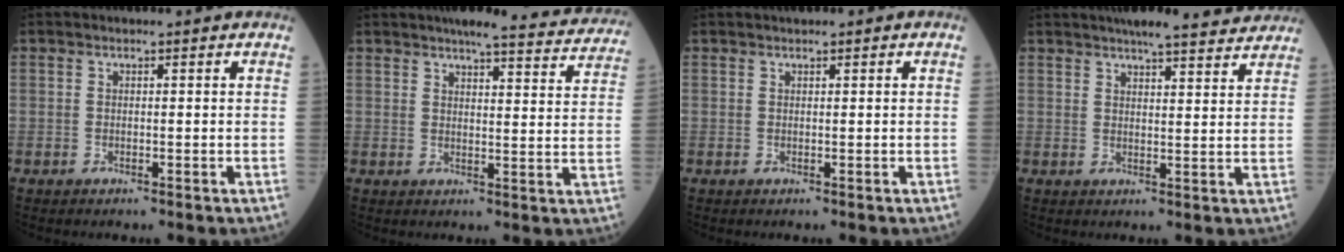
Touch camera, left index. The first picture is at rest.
{"total": 14.7, "force": [13.7, 1.7, 5.1], "torque": [-0.050, -0.022, 0.144]}
{"total": 1.1, "force": [0.8, 0.2, 0.7], "torque": [-0.014, 0.018, 0.014]}
{"total": 12.3, "force": [11.1, 1.4, 5.3], "torque": [-0.067, 0.011, 0.131]}